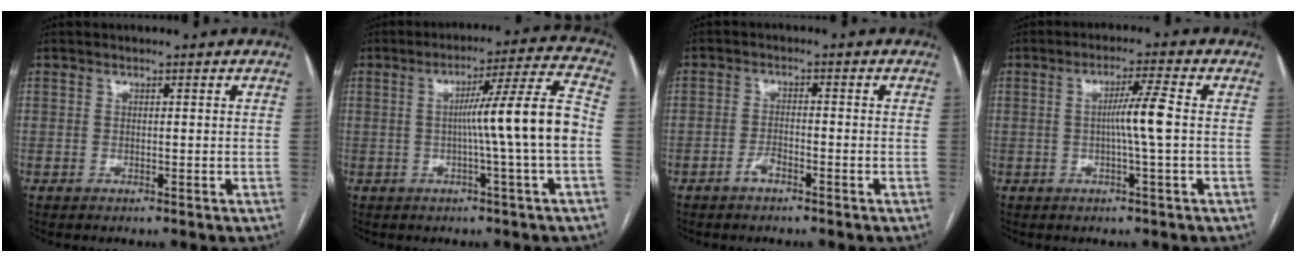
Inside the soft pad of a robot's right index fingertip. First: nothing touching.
{"total": 11.1, "force": [-1.2, -1.9, 10.9], "torque": [-0.167, 0.011, -0.017]}
{"total": 2.2, "force": [-1.5, 0.6, 1.4], "torque": [-0.027, 0.003, -0.028]}
{"total": 5.1, "force": [-0.3, -0.9, 5.1], "torque": [-0.089, 0.005, -0.004]}